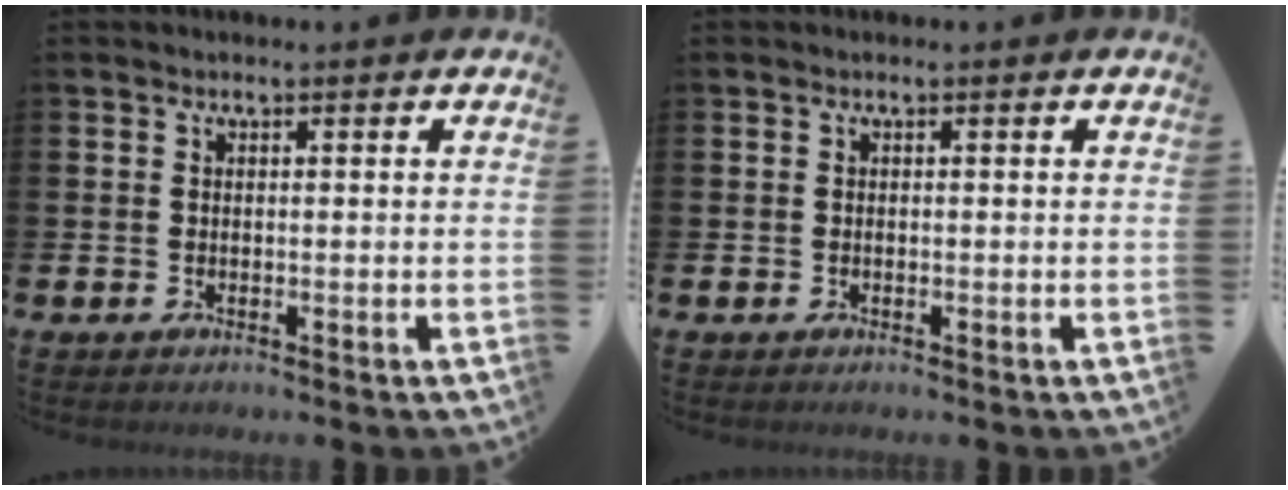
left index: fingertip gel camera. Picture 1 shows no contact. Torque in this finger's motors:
{"motor_torque": [-0.04, -0.01, -0.04, -0.01]}